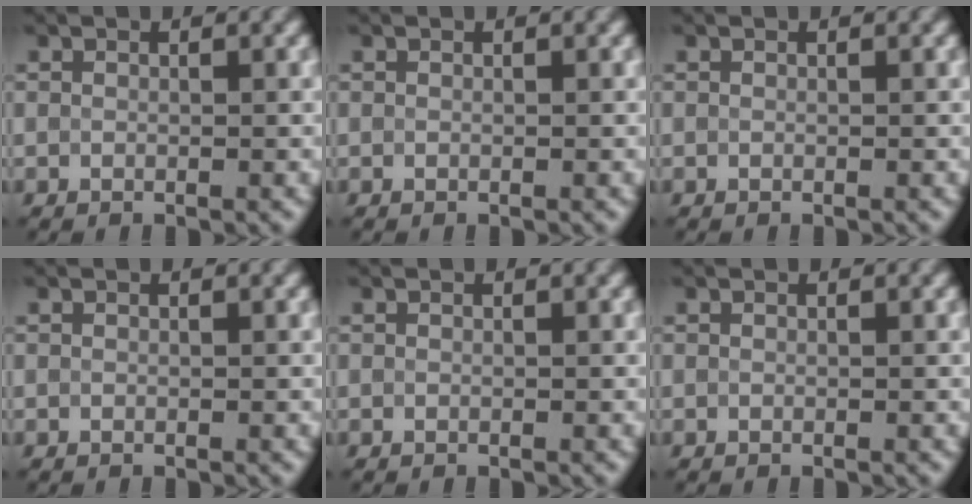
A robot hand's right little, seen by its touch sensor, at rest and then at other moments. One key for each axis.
{"total": 0.0}
{"total": 0.0}
{"total": 0.0}
{"total": 0.0}
{"total": 0.0}